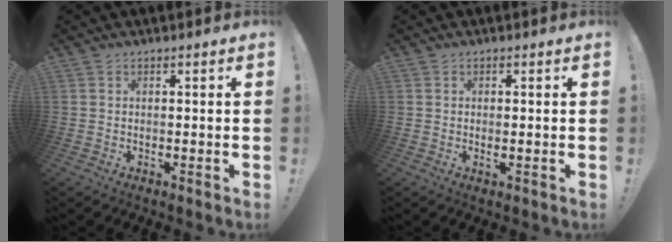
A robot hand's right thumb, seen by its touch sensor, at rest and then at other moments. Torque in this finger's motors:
{"motor_torque": [-0.18, -0.15, -0.03, -0.01, -0.06]}